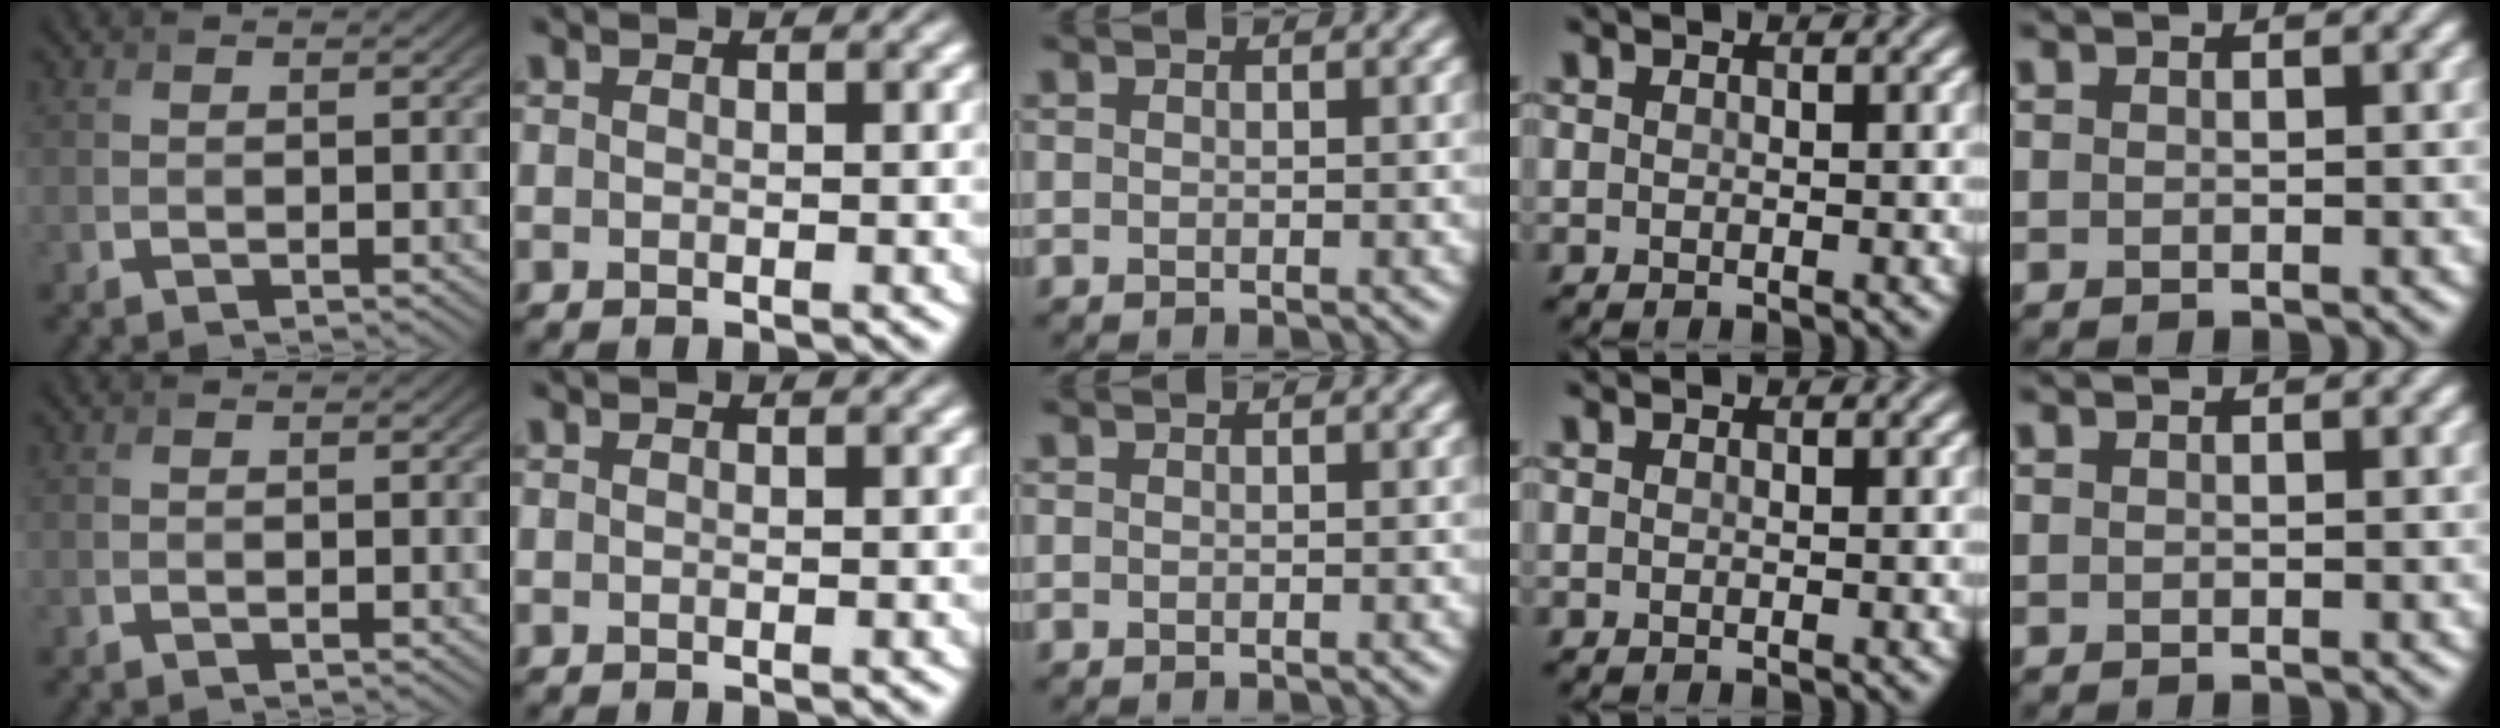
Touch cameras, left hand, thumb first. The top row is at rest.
{}